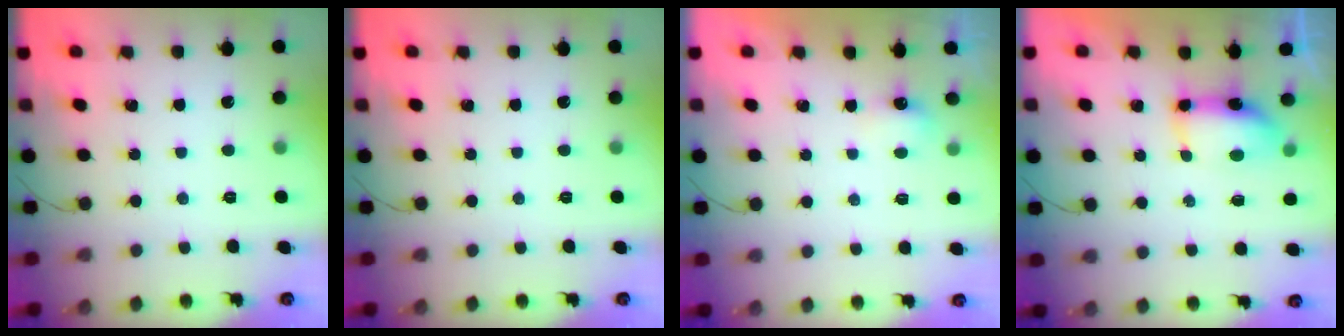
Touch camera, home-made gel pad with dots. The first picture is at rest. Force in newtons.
{"total": 0.0}
{"total": 3.0, "press": 2.9, "slide": 1.0}
{"total": 6.9, "press": 6.9, "slide": 0.6}